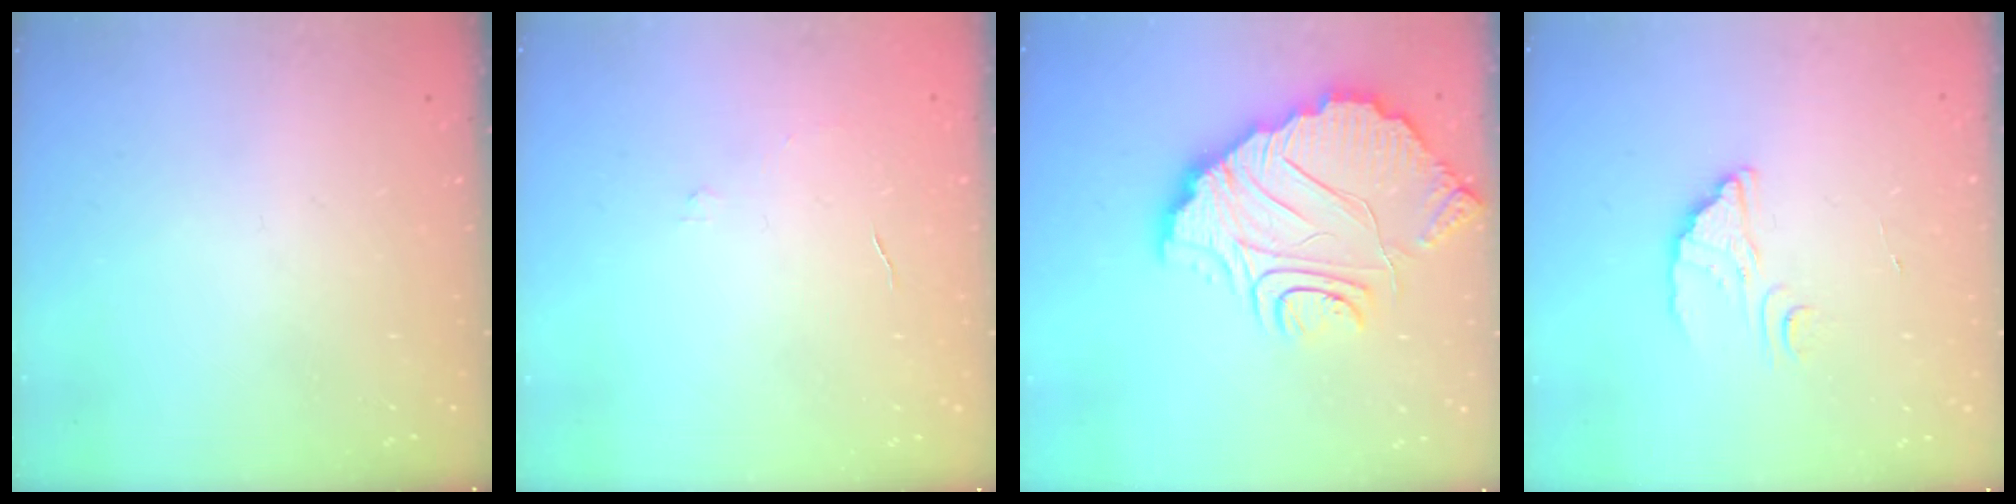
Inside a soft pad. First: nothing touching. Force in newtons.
{"total": 2.9, "press": 2.9, "slide": 0.2}
{"total": 14.5, "press": 14.4, "slide": 1.4}
{"total": 2.8, "press": 2.8, "slide": 0.0}